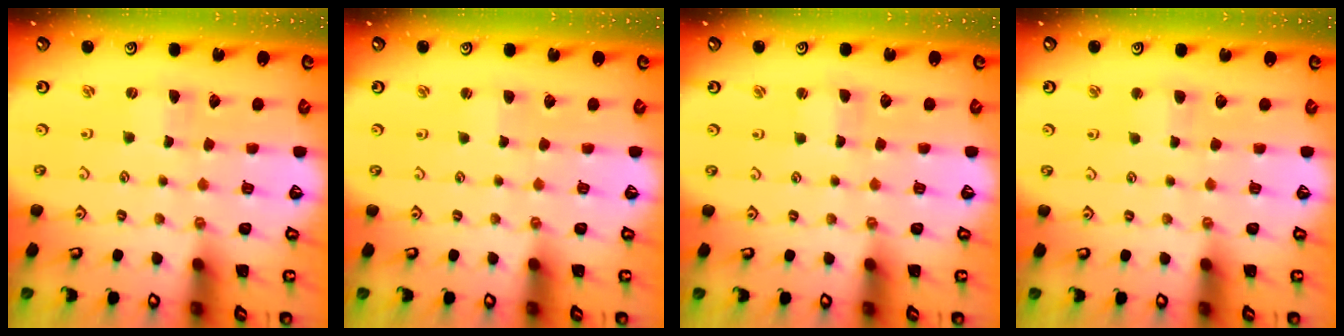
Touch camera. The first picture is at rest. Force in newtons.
{"total": 1.9, "press": 1.9, "slide": 0.2}
{"total": 1.1, "press": 1.0, "slide": 0.2}
{"total": 2.6, "press": 2.6, "slide": 0.4}